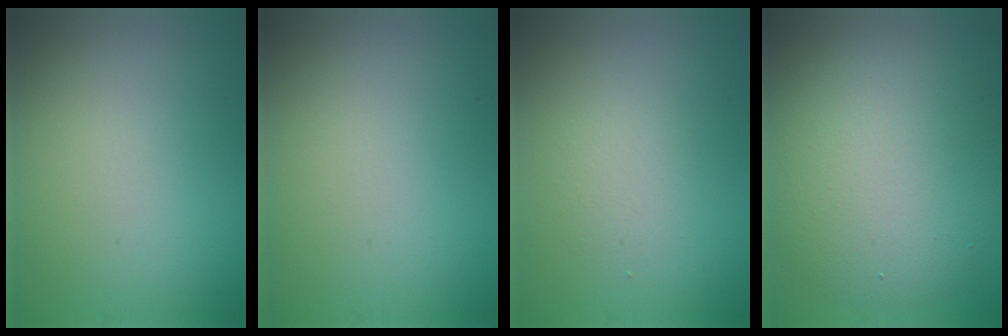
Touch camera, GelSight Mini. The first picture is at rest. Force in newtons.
{"total": 1.6, "press": 1.6, "slide": 0.0}
{"total": 1.3, "press": 1.3, "slide": 0.0}
{"total": 8.5, "press": 8.5, "slide": 0.3}